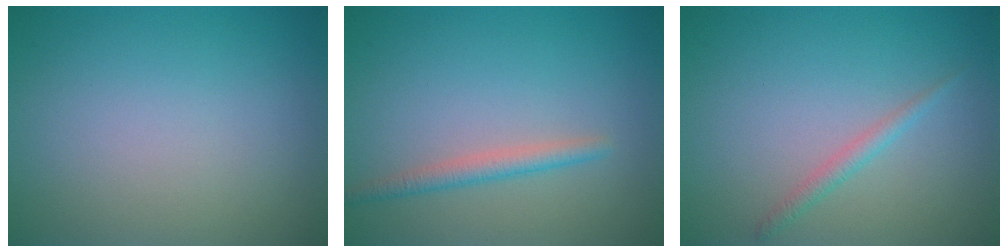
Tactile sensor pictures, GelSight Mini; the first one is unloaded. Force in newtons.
{"total": 1.9, "press": 1.9, "slide": 0.0}
{"total": 1.2, "press": 1.2, "slide": 0.0}